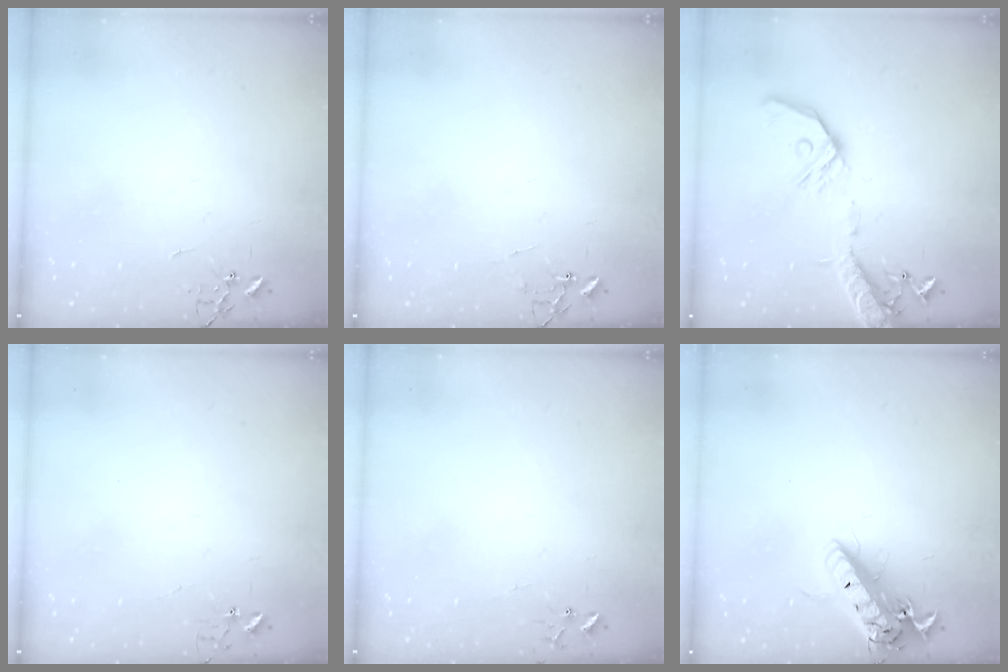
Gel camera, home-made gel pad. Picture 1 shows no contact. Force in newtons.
{"total": 5.5, "press": 5.4, "slide": 0.4}
{"total": 16.0, "press": 15.7, "slide": 3.1}
{"total": 3.4, "press": 3.4, "slide": 0.3}
{"total": 5.6, "press": 5.6, "slide": 0.4}
{"total": 17.4, "press": 16.9, "slide": 4.1}